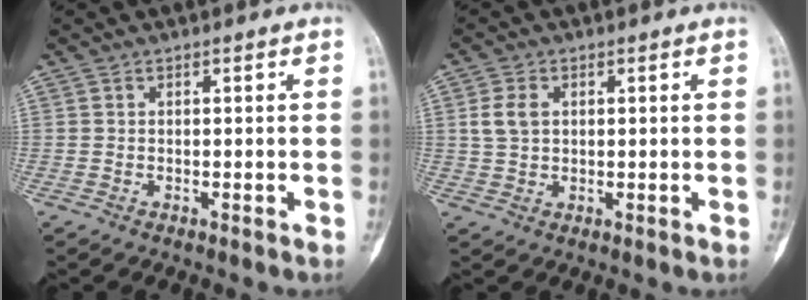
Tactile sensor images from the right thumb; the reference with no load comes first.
{"total": 4.1, "force": [0.9, 2.9, 2.7], "torque": [-0.052, 0.003, 0.020]}